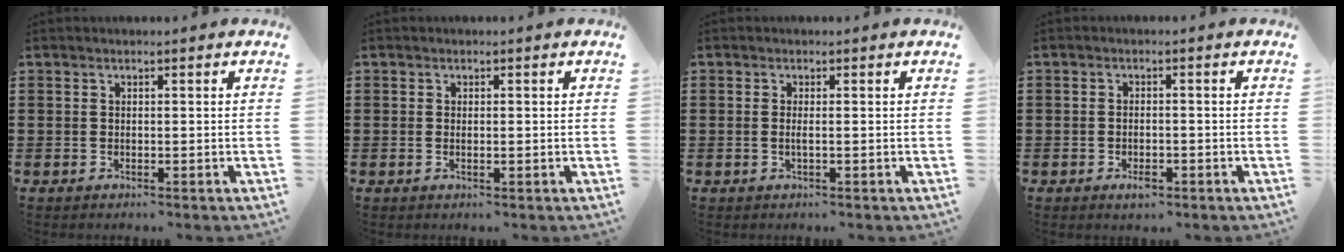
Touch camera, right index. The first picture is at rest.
{"total": 0.6, "force": [0.0, 0.2, 0.5], "torque": [-0.011, 0.000, 0.001]}
{"total": 1.2, "force": [-0.1, -0.1, 1.1], "torque": [-0.022, -0.005, -0.002]}
{"total": 1.8, "force": [-1.0, 0.7, 1.3], "torque": [-0.027, -0.004, -0.017]}